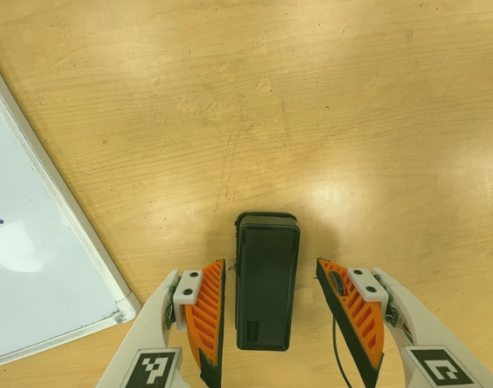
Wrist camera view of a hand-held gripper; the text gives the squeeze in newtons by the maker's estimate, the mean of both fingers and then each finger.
{"total": 0.0}